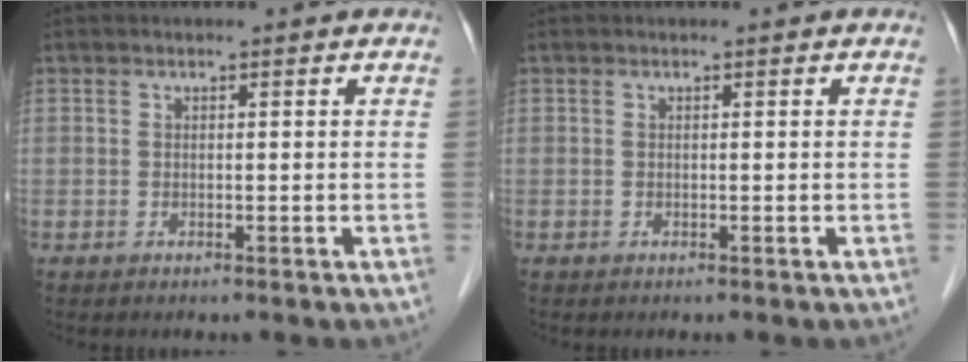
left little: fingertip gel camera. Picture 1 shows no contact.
{"total": 0.0}